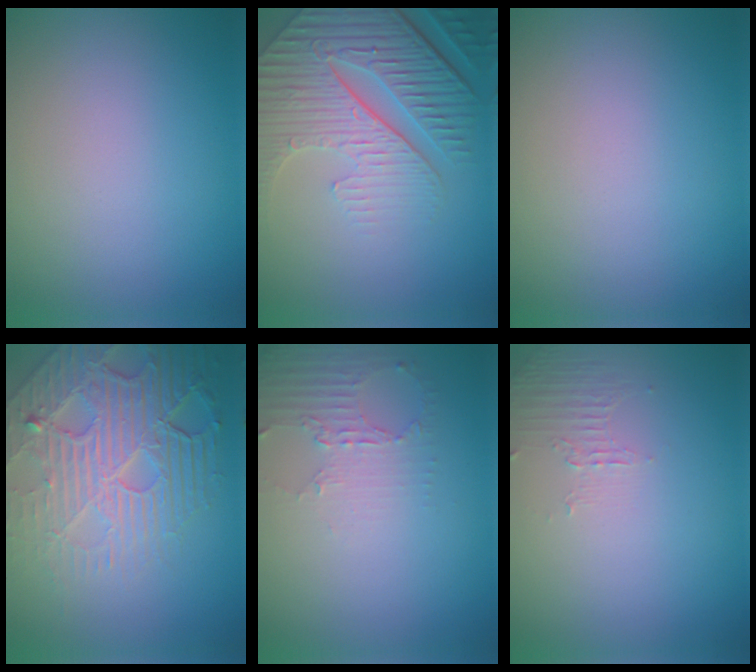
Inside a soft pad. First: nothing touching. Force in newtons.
{"total": 9.1, "press": 6.3, "slide": 6.6}
{"total": 0.0}
{"total": 7.8, "press": 5.9, "slide": 5.1}
{"total": 2.2, "press": 1.7, "slide": 1.5}
{"total": 1.1, "press": 0.2, "slide": 1.0}